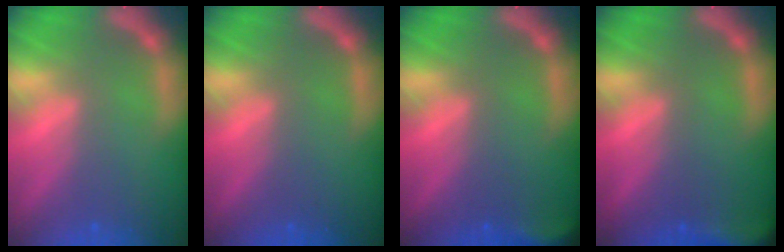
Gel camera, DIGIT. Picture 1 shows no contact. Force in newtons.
{"total": 0.0}
{"total": 3.5}
{"total": 6.0}